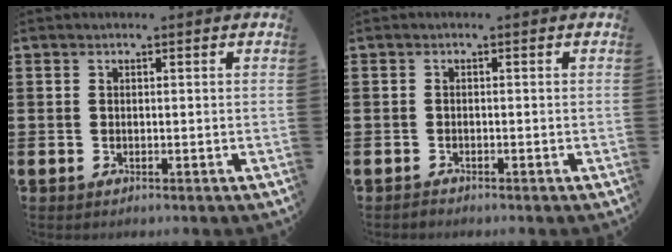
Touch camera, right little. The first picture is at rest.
{"total": 0.6, "force": [-0.5, 0.1, -0.1], "torque": [0.000, -0.001, -0.012]}